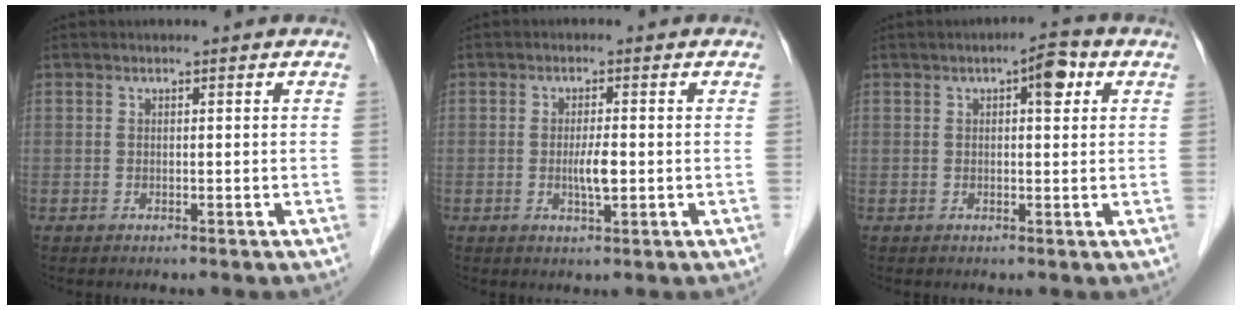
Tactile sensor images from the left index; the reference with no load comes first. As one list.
[{"total": 3.0, "force": [-0.4, 0.5, 3.0], "torque": [-0.059, -0.003, -0.006]}, {"total": 4.0, "force": [1.6, 1.3, 3.5], "torque": [-0.048, 0.013, 0.016]}]